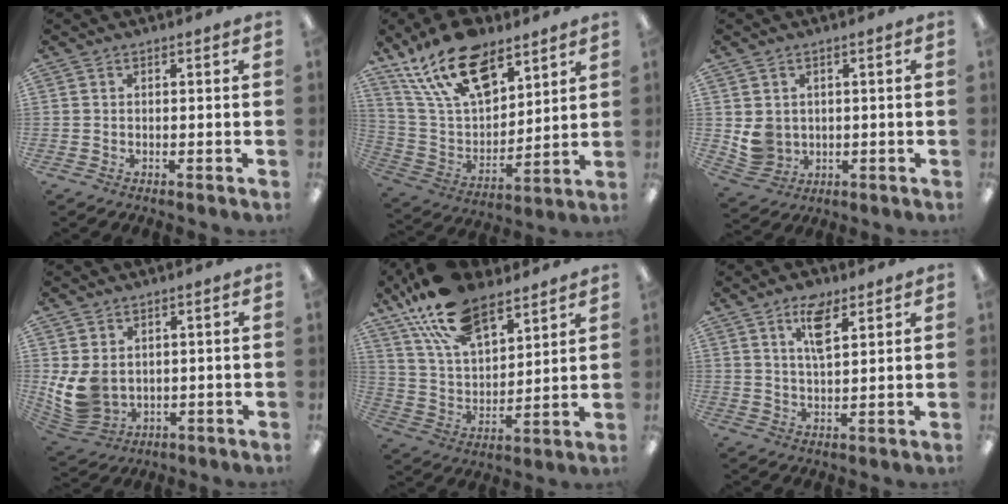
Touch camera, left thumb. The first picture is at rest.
{"total": 20.1, "force": [12.9, 10.2, 11.6], "torque": [-0.215, -0.062, 0.234]}
{"total": 5.3, "force": [1.5, 4.8, 1.5], "torque": [-0.031, -0.003, 0.033]}
{"total": 8.9, "force": [1.2, 6.8, 5.6], "torque": [-0.133, -0.009, 0.027]}
{"total": 19.6, "force": [13.7, 9.3, 10.5], "torque": [-0.205, -0.060, 0.249]}
{"total": 7.8, "force": [4.7, 3.2, 5.3], "torque": [-0.084, -0.015, 0.078]}